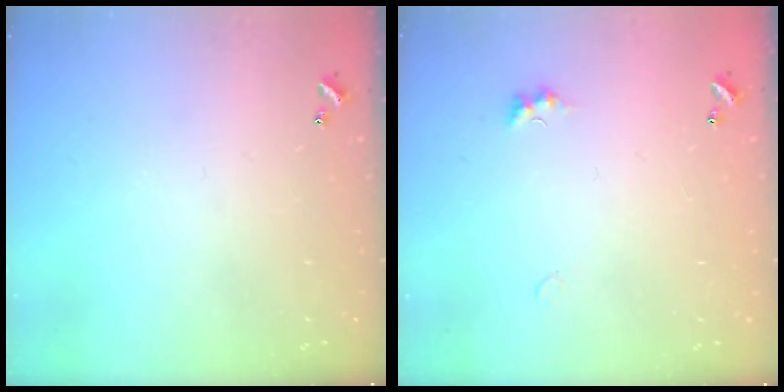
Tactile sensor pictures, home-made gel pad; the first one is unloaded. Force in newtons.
{"total": 1.9, "press": 1.8, "slide": 0.6}